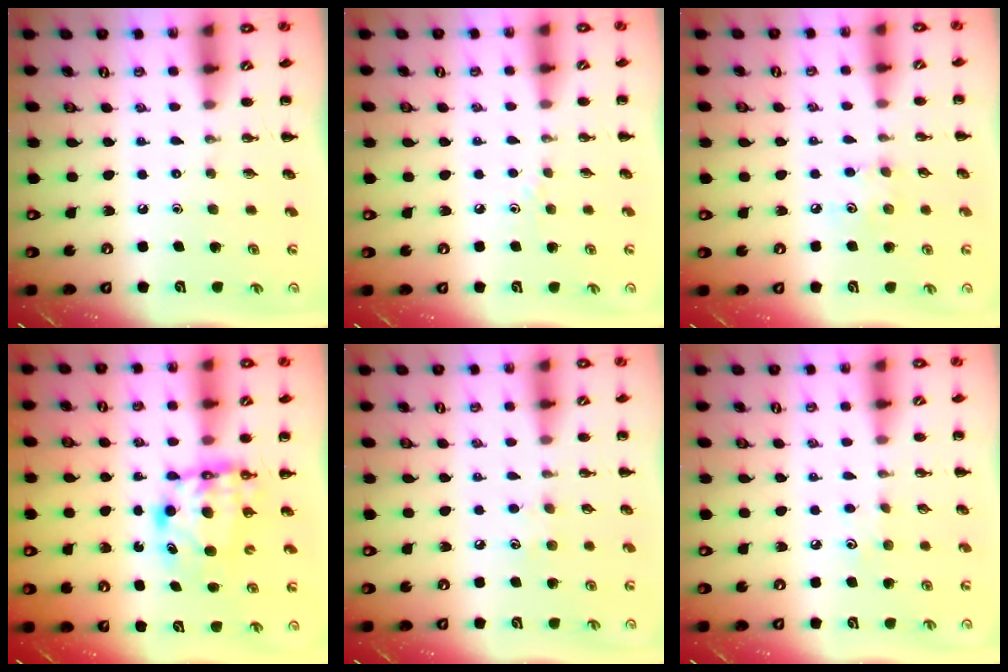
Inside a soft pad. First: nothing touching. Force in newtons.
{"total": 2.7, "press": 2.5, "slide": 1.0}
{"total": 5.1, "press": 5.0, "slide": 0.9}
{"total": 6.0, "press": 5.9, "slide": 1.0}
{"total": 5.2, "press": 4.9, "slide": 1.6}
{"total": 4.5, "press": 4.4, "slide": 1.2}